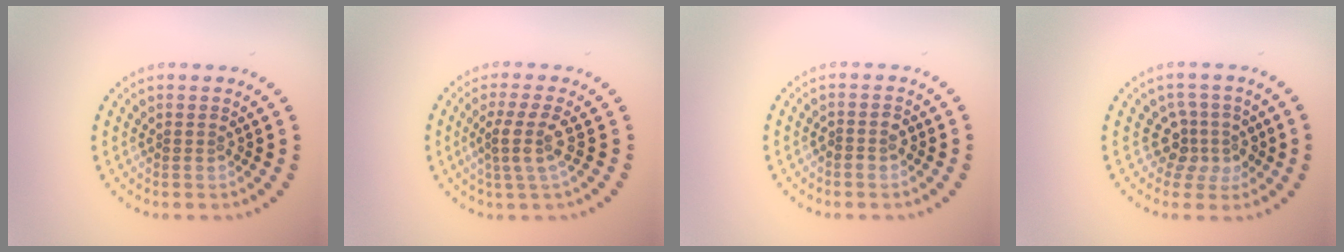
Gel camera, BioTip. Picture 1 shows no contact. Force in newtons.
{"total": 2.8, "press": 2.2, "slide": 1.8}
{"total": 1.3, "press": 1.1, "slide": 0.7}
{"total": 3.0, "press": 2.2, "slide": 2.0}